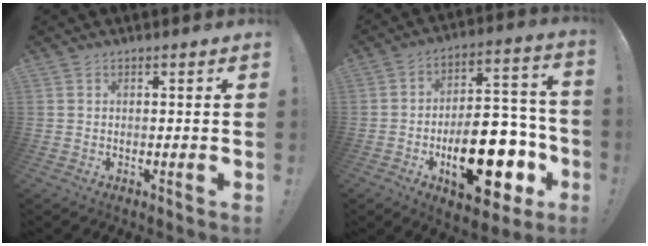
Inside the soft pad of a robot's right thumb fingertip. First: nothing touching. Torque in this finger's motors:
{"motor_torque": [1.12, 1.18, 1.60, -1.16, 0.52]}